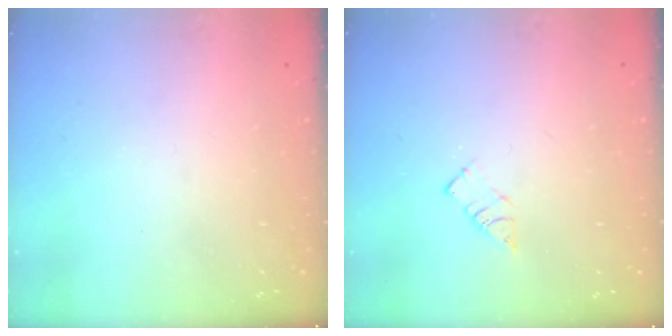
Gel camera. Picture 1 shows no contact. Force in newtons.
{"total": 3.6, "press": 3.6, "slide": 0.4}